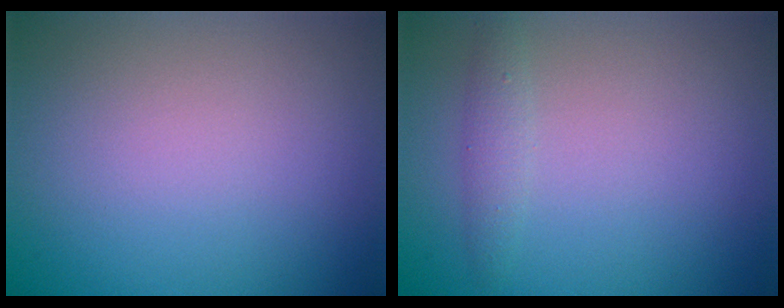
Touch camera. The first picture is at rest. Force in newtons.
{"total": 1.4, "press": 1.4, "slide": 0.1}